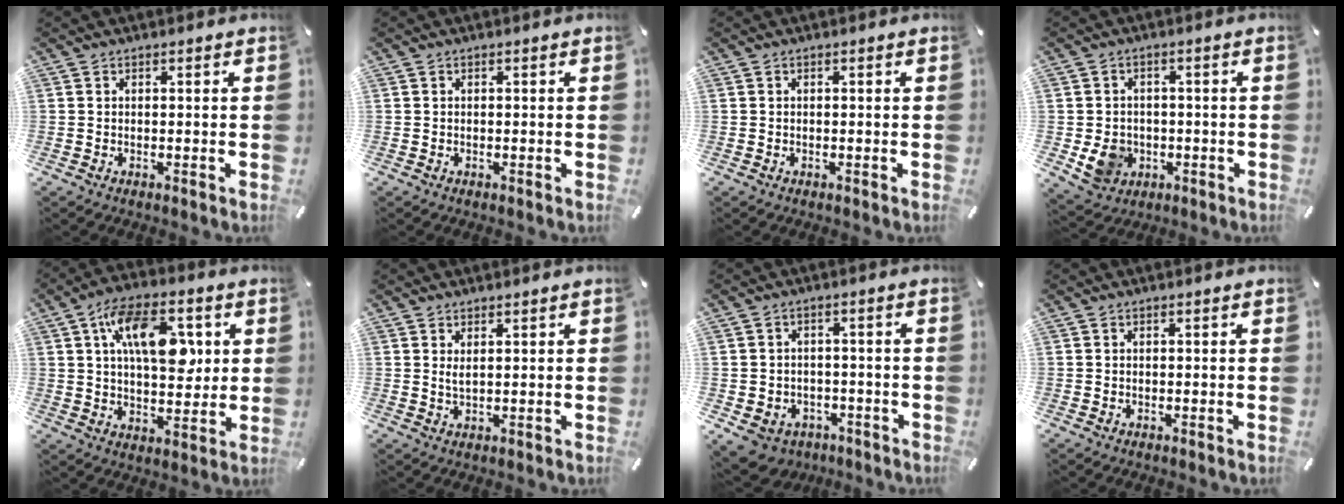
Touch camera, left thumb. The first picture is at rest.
{"total": 0.0}
{"total": 0.0}
{"total": 7.4, "force": [-1.6, 6.7, 2.7], "torque": [-0.062, 0.009, -0.026]}
{"total": 15.9, "force": [4.6, 9.0, 12.3], "torque": [-0.180, 0.006, 0.081]}
{"total": 1.8, "force": [1.1, 0.4, 1.5], "torque": [-0.031, 0.001, 0.018]}
{"total": 5.7, "force": [-3.0, 4.5, 1.6], "torque": [-0.046, 0.021, -0.058]}
{"total": 0.0}